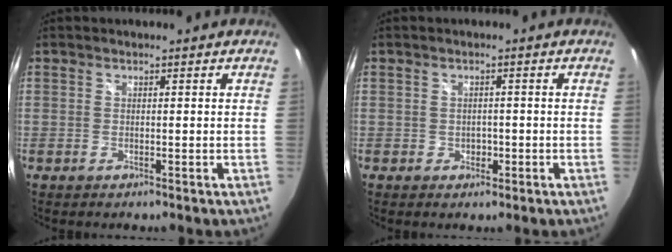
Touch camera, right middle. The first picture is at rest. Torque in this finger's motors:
{"motor_torque": [-0.43, 0.09, 0.14, -0.01]}